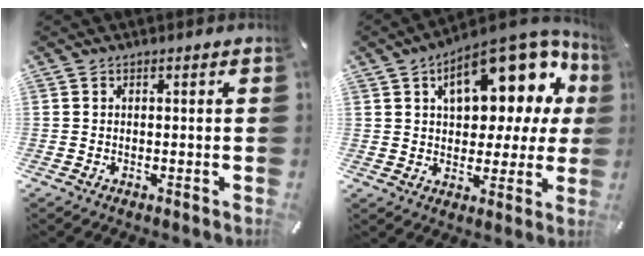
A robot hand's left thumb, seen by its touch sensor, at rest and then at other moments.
{"total": 19.3, "force": [8.8, 10.2, 13.8], "torque": [-0.184, -0.052, 0.148]}